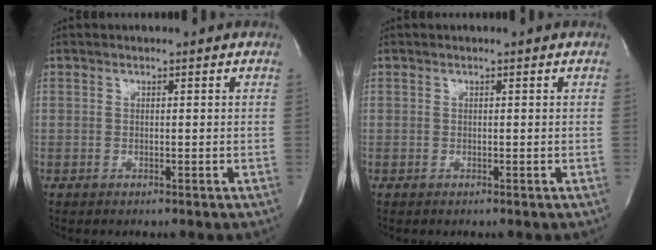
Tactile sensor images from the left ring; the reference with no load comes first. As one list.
[{"total": 0.0}]